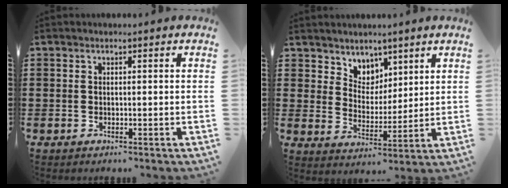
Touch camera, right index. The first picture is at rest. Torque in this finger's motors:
{"motor_torque": [0.16, 0.08, 0.21, 0.01]}